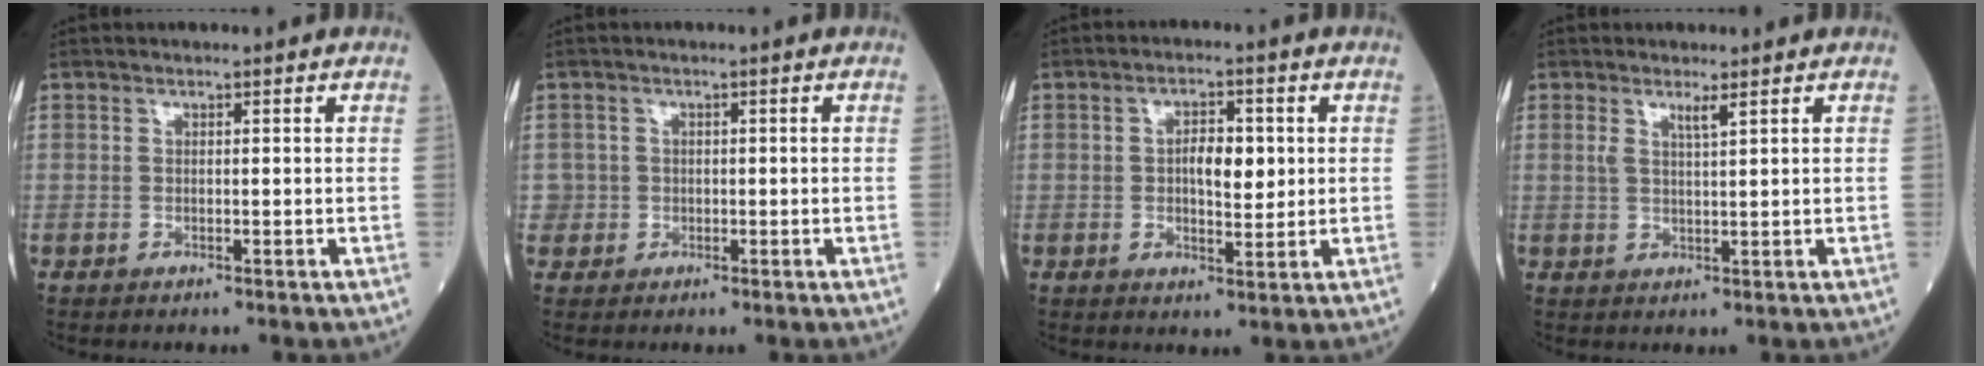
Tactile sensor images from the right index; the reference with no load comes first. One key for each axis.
{"total": 1.5, "fx": -0.3, "fy": 1.5, "fz": -0.2, "tx": 0.015, "ty": 0.008, "tz": -0.007}
{"total": 5.2, "fx": 0.6, "fy": 2.2, "fz": 4.7, "tx": -0.076, "ty": 0.006, "tz": 0.011}
{"total": 2.0, "fx": 1.2, "fy": -0.2, "fz": 1.6, "tx": -0.034, "ty": -0.003, "tz": 0.023}